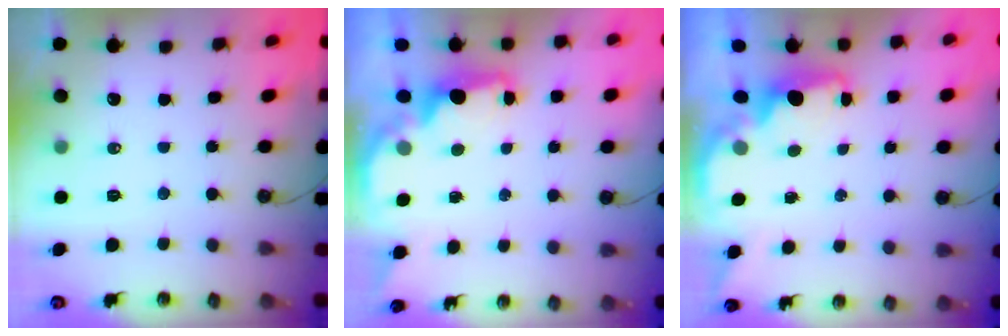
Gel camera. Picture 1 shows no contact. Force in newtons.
{"total": 2.5, "press": 2.3, "slide": 0.8}
{"total": 1.8, "press": 1.7, "slide": 0.7}